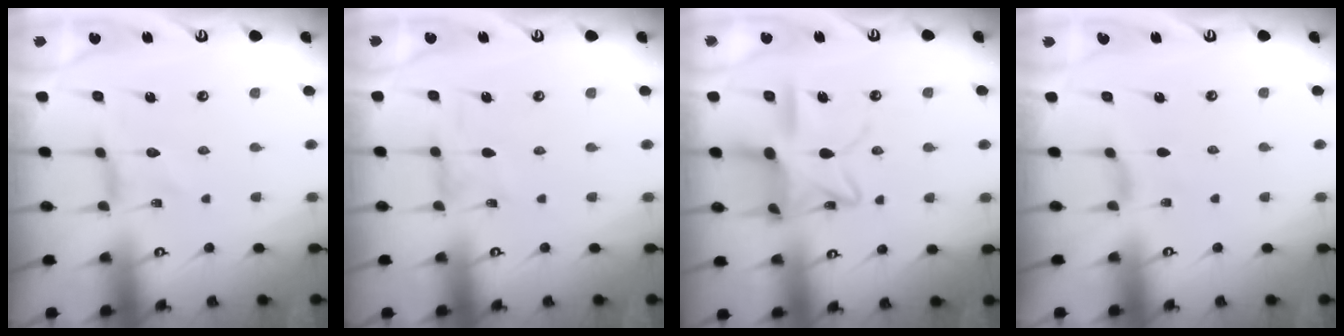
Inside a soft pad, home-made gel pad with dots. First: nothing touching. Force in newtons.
{"total": 1.0, "press": 0.9, "slide": 0.3}
{"total": 15.0, "press": 15.0, "slide": 1.3}
{"total": 1.8, "press": 1.7, "slide": 0.5}